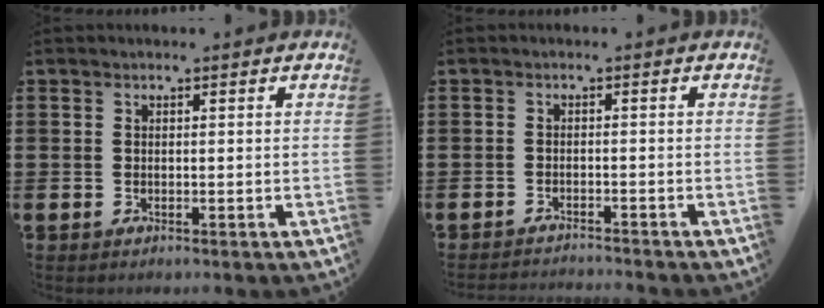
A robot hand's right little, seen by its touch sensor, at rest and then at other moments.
{"total": 1.4, "force": [-1.4, -0.2, 0.0], "torque": [-0.002, 0.003, -0.029]}